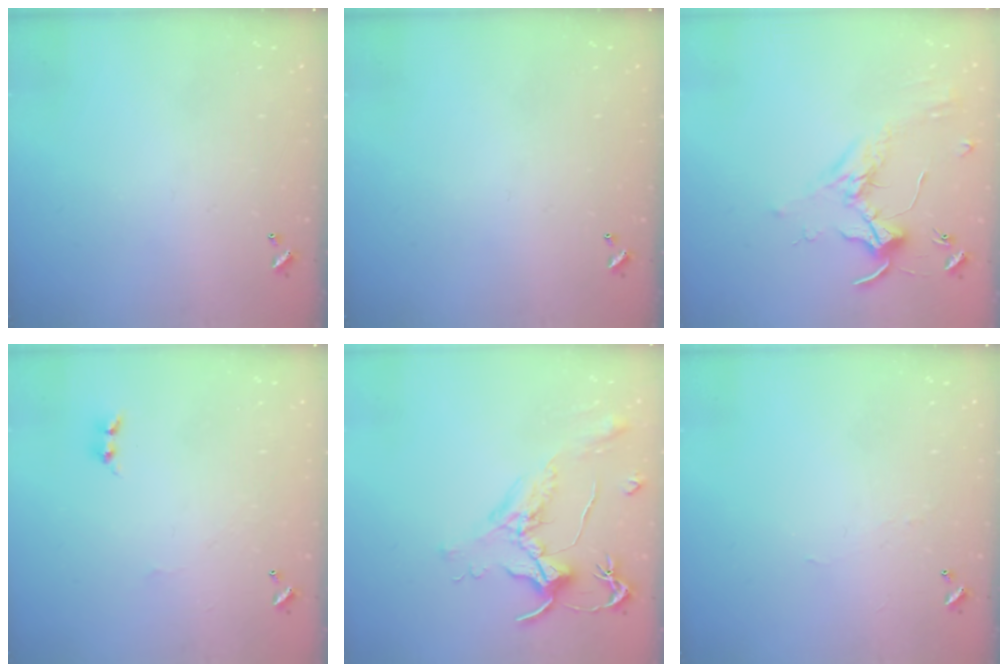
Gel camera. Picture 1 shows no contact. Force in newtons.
{"total": 0.0}
{"total": 1.7, "press": 1.7, "slide": 0.4}
{"total": 1.7, "press": 1.6, "slide": 0.5}
{"total": 1.6, "press": 1.5, "slide": 0.7}
{"total": 1.2, "press": 1.1, "slide": 0.3}